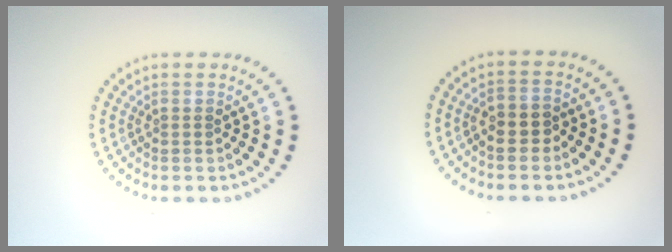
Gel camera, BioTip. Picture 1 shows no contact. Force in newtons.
{"total": 1.6, "press": 1.5, "slide": 0.5}